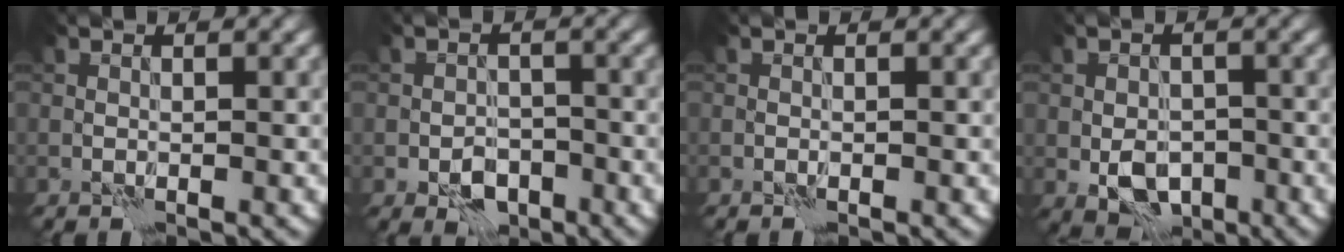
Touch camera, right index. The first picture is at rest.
{"total": 3.1, "force": [-1.6, 2.1, 1.7], "torque": [-0.023, -0.002, -0.029]}
{"total": 0.0}
{"total": 4.3, "force": [-1.5, 2.9, 2.7], "torque": [-0.042, -0.006, -0.027]}